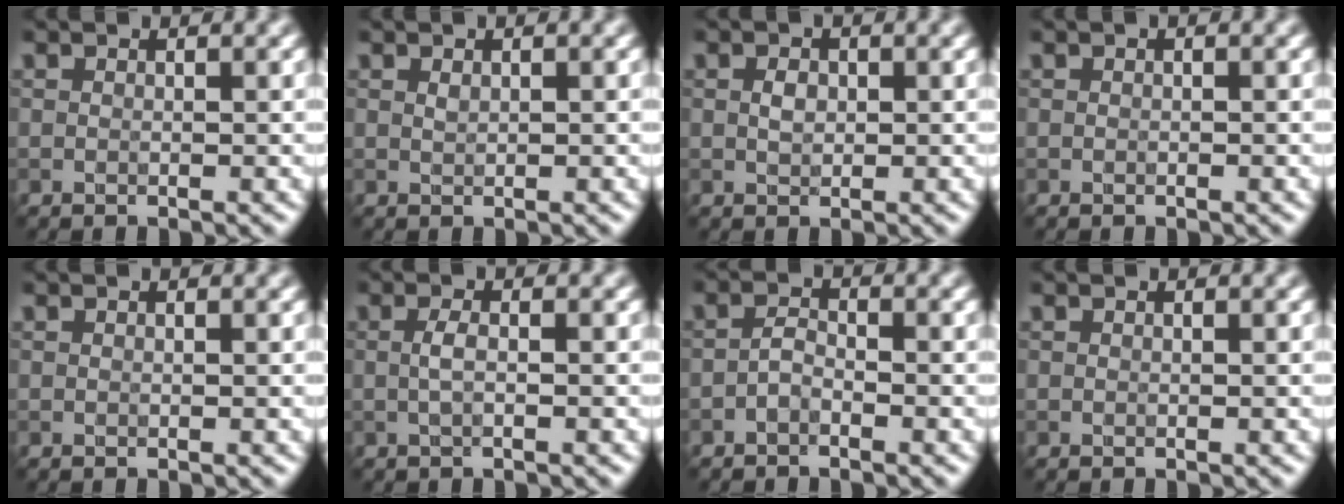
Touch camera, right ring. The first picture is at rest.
{"total": 0.6, "force": [0.3, 0.2, 0.4], "torque": [-0.009, 0.001, 0.006]}
{"total": 1.3, "force": [0.1, 0.9, 0.9], "torque": [-0.018, 0.001, 0.002]}
{"total": 0.0}
{"total": 0.0}
{"total": 1.5, "force": [-0.1, 0.4, 1.4], "torque": [-0.030, 0.003, -0.005]}
{"total": 1.3, "force": [-0.8, 0.5, 0.8], "torque": [-0.018, 0.003, -0.020]}
{"total": 0.0}